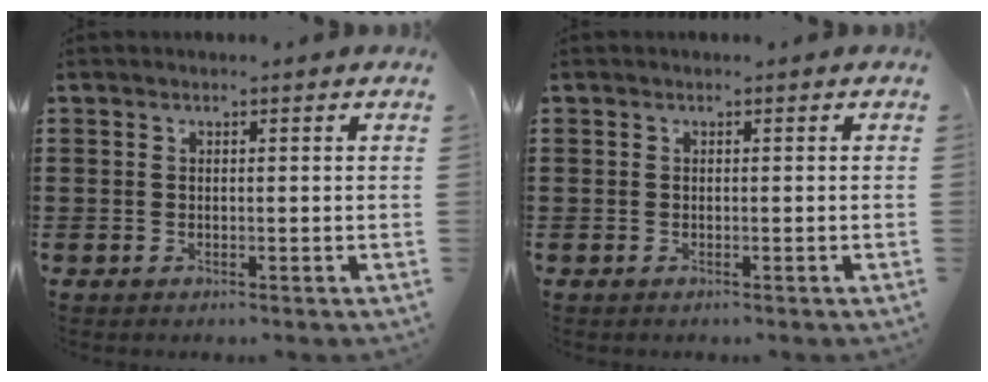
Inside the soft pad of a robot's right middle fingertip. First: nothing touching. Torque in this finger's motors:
{"motor_torque": [-0.05, 0.11, 0.23, 0.06]}